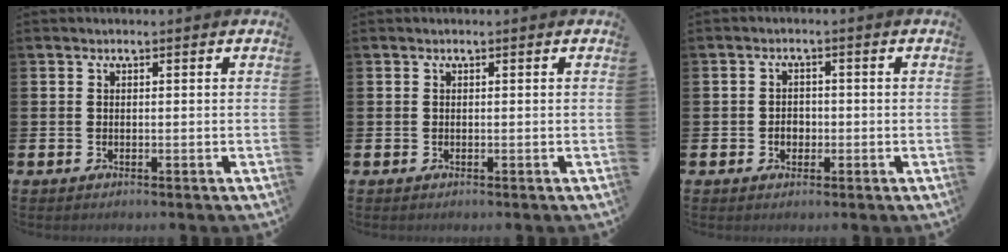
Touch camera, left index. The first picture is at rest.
{"total": 0.0}
{"total": 1.9, "force": [-0.5, 1.5, 1.0], "torque": [-0.008, 0.001, -0.015]}